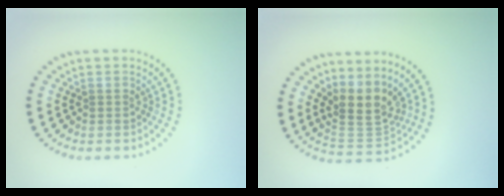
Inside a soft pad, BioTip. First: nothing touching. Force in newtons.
{"total": 3.9, "press": 3.0, "slide": 2.5}